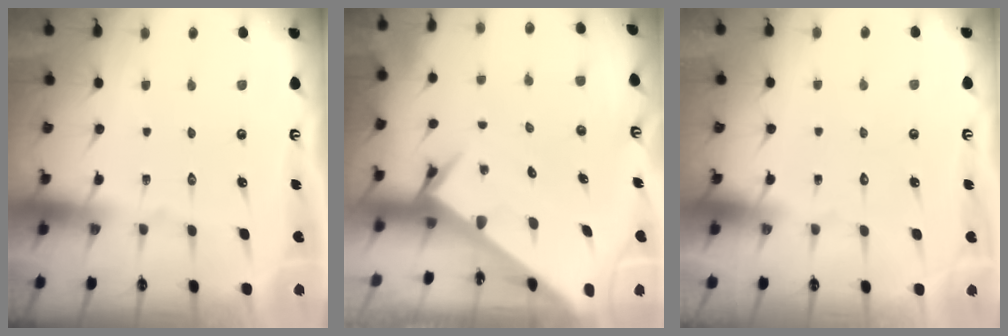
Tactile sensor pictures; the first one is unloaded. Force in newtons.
{"total": 3.6, "press": 3.6, "slide": 0.2}
{"total": 1.6, "press": 1.6, "slide": 0.1}